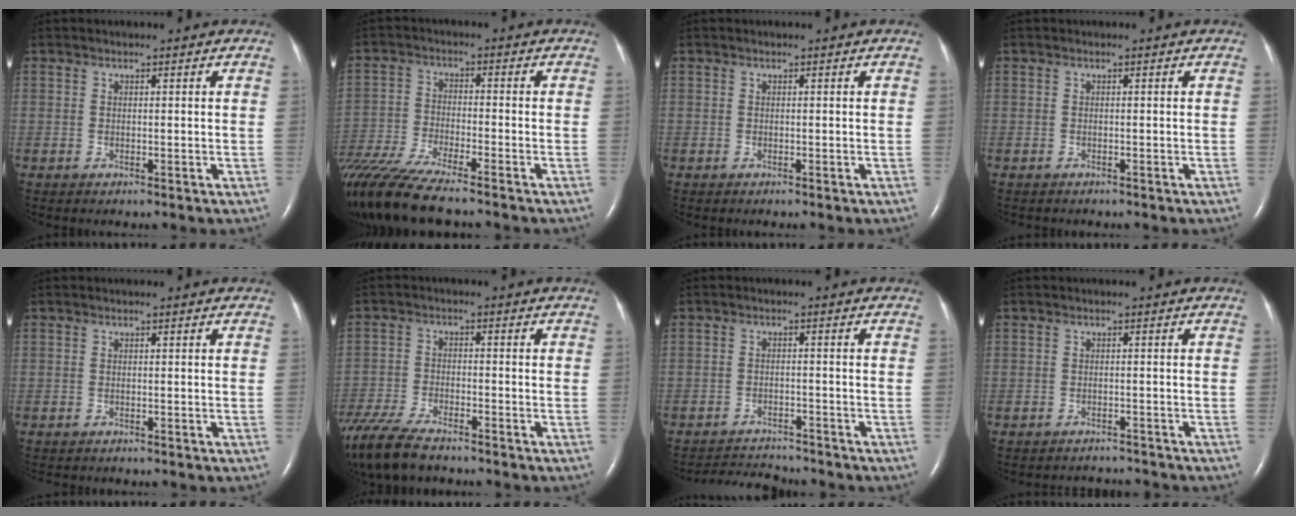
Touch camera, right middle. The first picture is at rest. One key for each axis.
{"total": 13.2, "fx": -11.0, "fy": 1.0, "fz": 7.1, "tx": -0.143, "ty": -0.035, "tz": -0.196}
{"total": 0.0}
{"total": 1.0, "fx": -0.9, "fy": 0.3, "fz": 0.2, "tx": -0.012, "ty": -0.002, "tz": -0.011}
{"total": 1.6, "fx": -1.4, "fy": 0.5, "fz": 0.5, "tx": -0.013, "ty": -0.003, "tz": -0.016}
{"total": 11.8, "fx": -9.8, "fy": 2.7, "fz": 6.2, "tx": -0.123, "ty": -0.026, "tz": -0.169}
{"total": 5.7, "fx": -5.6, "fy": 0.5, "fz": 0.2, "tx": -0.011, "ty": -0.004, "tz": -0.091}
{"total": 4.0, "fx": -3.9, "fy": 0.4, "fz": -0.6, "tx": 0.007, "ty": -0.001, "tz": -0.053}